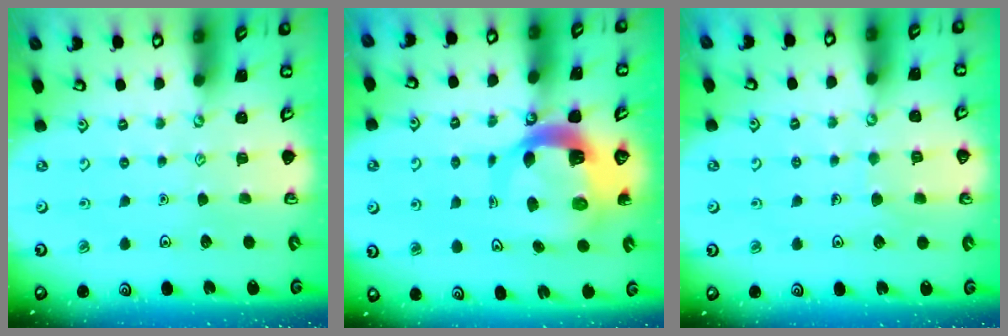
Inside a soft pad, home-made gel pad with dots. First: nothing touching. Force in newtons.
{"total": 8.4, "press": 8.3, "slide": 0.9}
{"total": 5.2, "press": 5.1, "slide": 0.3}